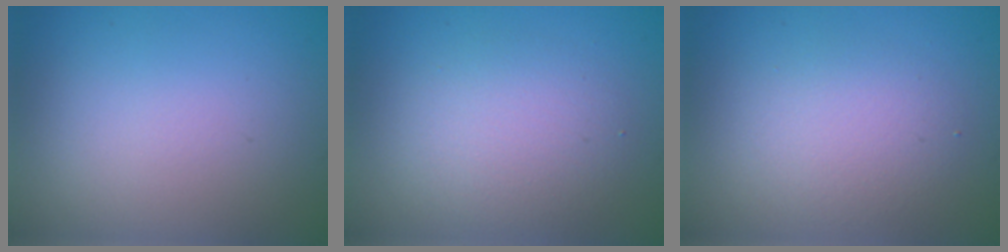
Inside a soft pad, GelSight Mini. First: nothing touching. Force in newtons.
{"total": 3.5, "press": 3.5, "slide": 0.1}
{"total": 2.9, "press": 2.8, "slide": 0.2}